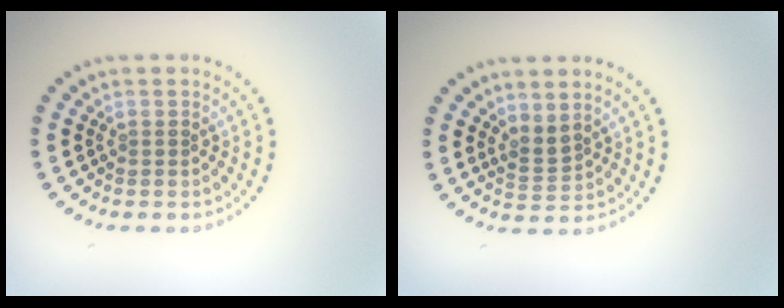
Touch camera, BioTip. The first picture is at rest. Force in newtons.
{"total": 1.8, "press": 1.3, "slide": 1.2}